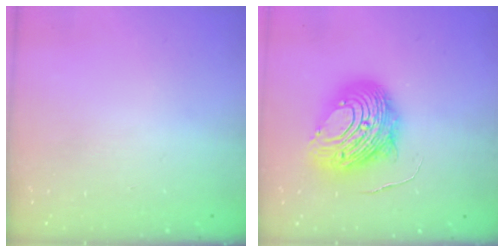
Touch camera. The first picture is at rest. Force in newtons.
{"total": 13.6, "press": 13.5, "slide": 1.3}